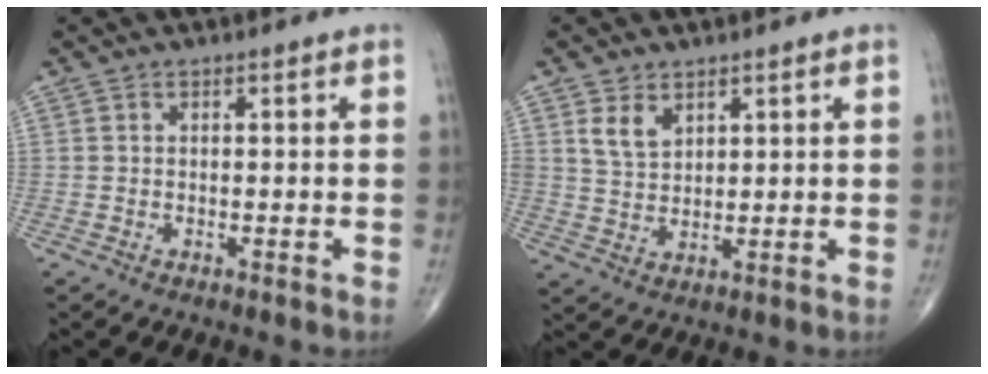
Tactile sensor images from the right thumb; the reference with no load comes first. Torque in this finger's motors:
{"motor_torque": [0.03, 0.04, 0.34, 0.37, 0.04]}